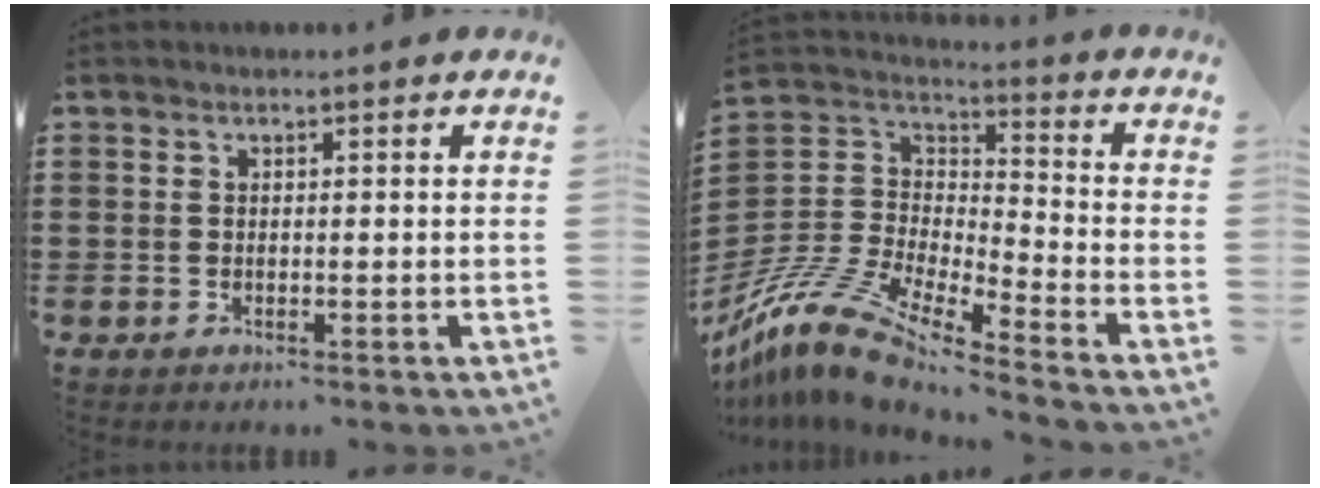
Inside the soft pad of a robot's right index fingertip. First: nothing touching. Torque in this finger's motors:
{"motor_torque": [-0.86, 0.96, 0.62, 0.20]}